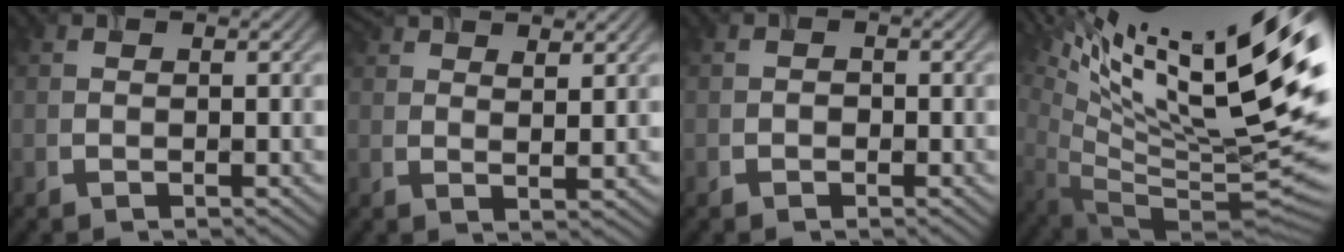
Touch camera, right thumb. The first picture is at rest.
{"total": 6.3, "force": [5.0, 1.1, 3.8], "torque": [-0.072, 0.010, 0.088]}
{"total": 0.7, "force": [-0.4, 0.5, 0.1], "torque": [0.003, -0.001, -0.007]}
{"total": 18.9, "force": [8.4, 5.1, 16.2], "torque": [-0.208, 0.025, 0.137]}